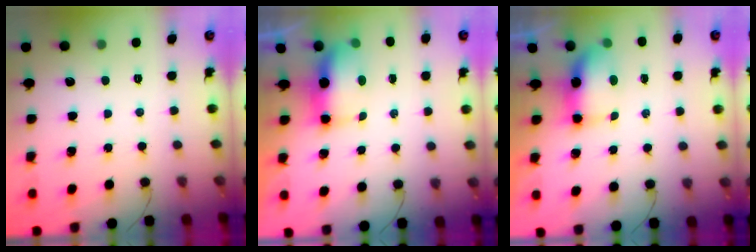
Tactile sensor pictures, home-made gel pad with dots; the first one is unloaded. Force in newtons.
{"total": 10.3, "press": 8.6, "slide": 5.7}
{"total": 7.1, "press": 7.1, "slide": 0.9}